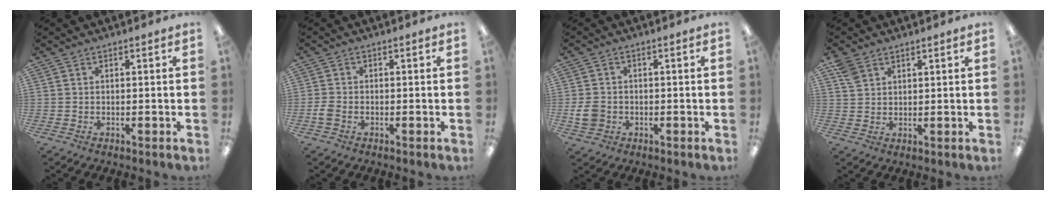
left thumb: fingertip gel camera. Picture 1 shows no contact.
{"total": 2.2, "force": [-0.9, 1.5, 1.4], "torque": [-0.029, 0.000, -0.015]}
{"total": 4.7, "force": [-1.0, 4.0, 2.3], "torque": [-0.042, 0.002, -0.017]}
{"total": 4.5, "force": [3.0, 2.9, 1.8], "torque": [-0.029, -0.007, 0.057]}